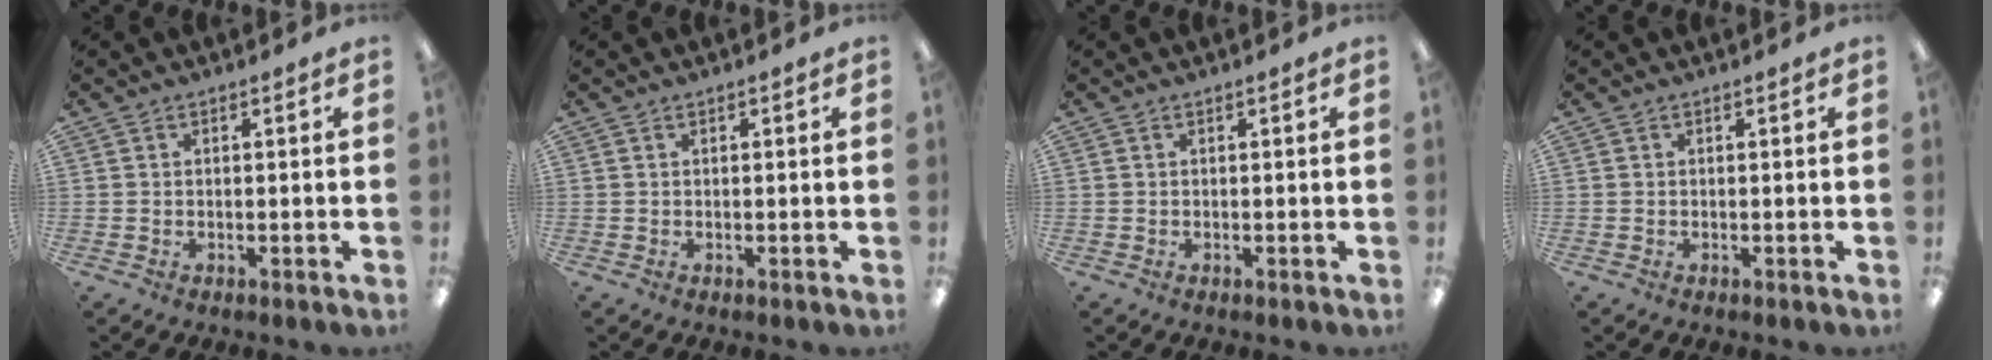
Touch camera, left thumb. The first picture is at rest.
{"total": 0.0}
{"total": 0.0}
{"total": 0.0}